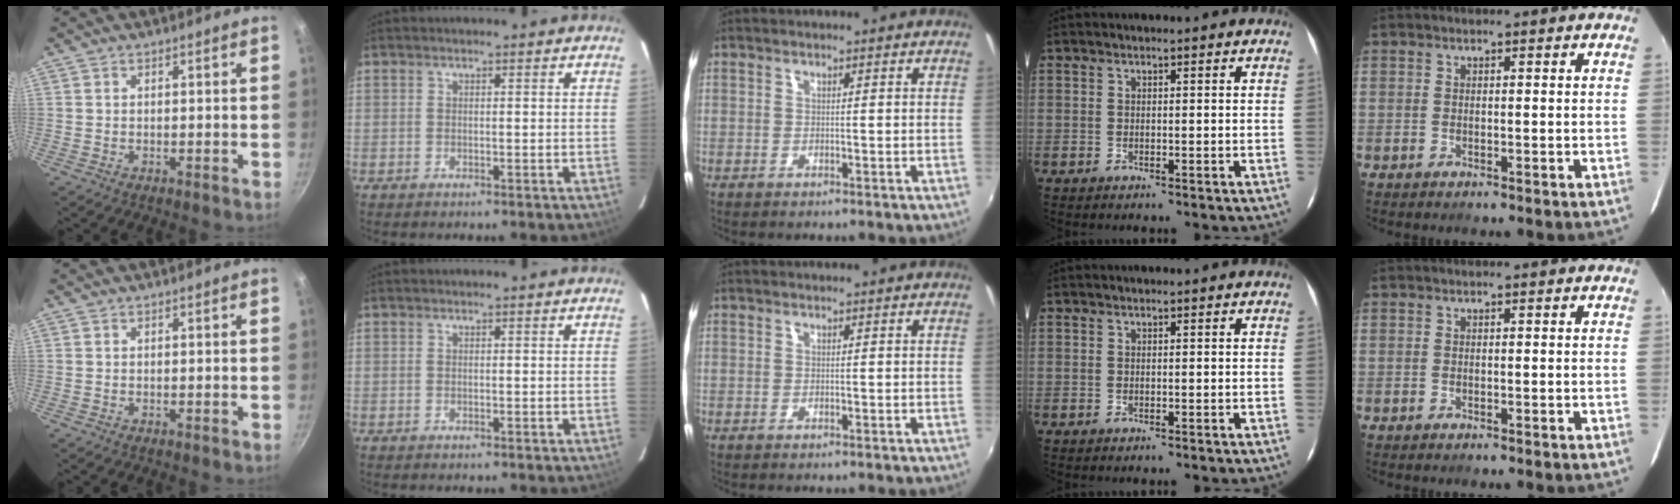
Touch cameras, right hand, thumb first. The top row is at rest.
{}